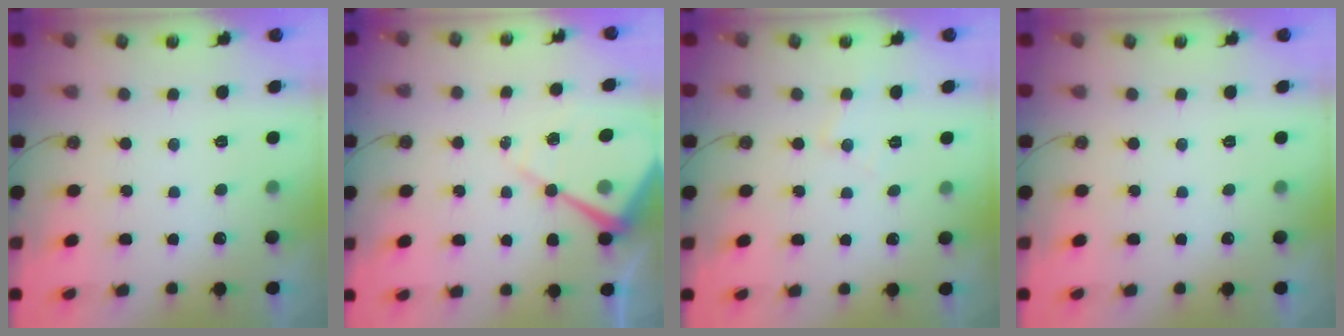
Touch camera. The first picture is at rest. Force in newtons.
{"total": 11.4, "press": 11.3, "slide": 1.1}
{"total": 5.6, "press": 5.6, "slide": 0.4}
{"total": 0.0}